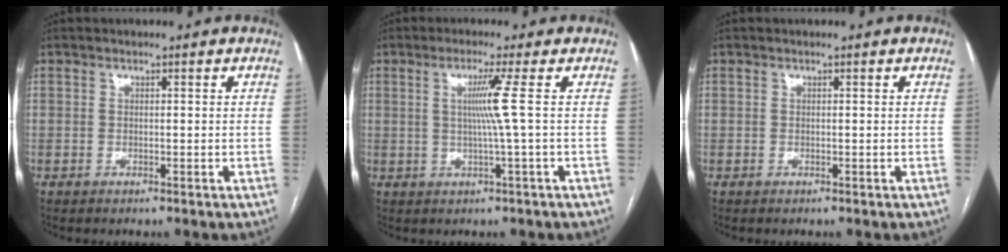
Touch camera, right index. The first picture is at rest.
{"total": 4.7, "force": [0.6, -1.9, 4.2], "torque": [-0.083, -0.004, 0.013]}
{"total": 0.0}